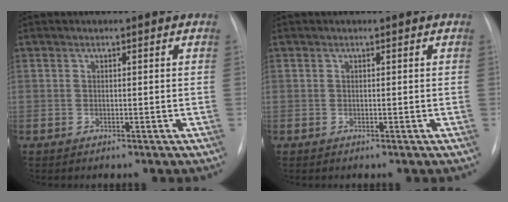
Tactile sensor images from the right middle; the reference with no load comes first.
{"total": 0.0}